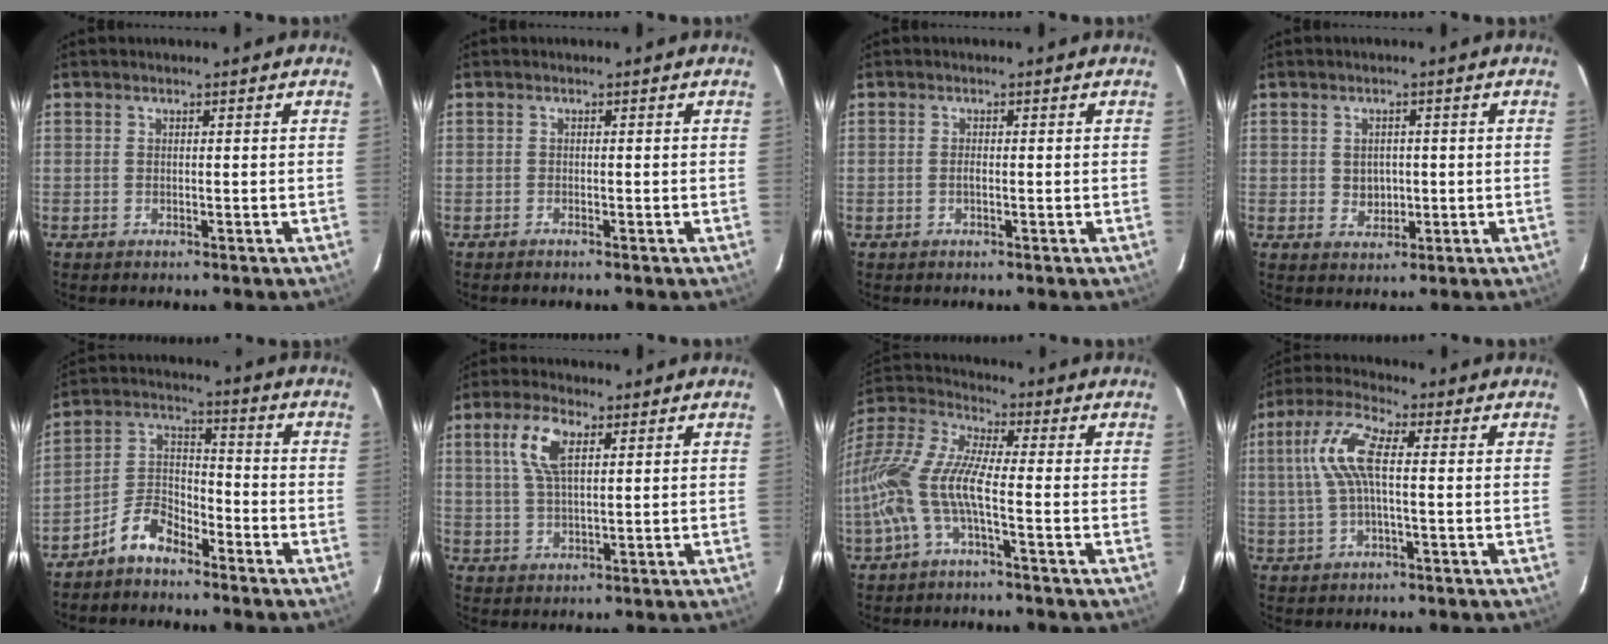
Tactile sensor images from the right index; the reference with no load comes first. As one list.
[{"total": 0.6, "force": [-0.6, 0.1, 0.1], "torque": [0.000, -0.001, -0.013]}, {"total": 0.7, "force": [-0.3, 0.2, 0.6], "torque": [-0.011, 0.000, -0.004]}, {"total": 3.4, "force": [0.0, 3.1, 1.5], "torque": [-0.024, 0.002, 0.006]}, {"total": 7.7, "force": [-5.9, 3.5, 3.6], "torque": [-0.084, 0.028, -0.117]}, {"total": 7.3, "force": [2.7, 2.8, 6.2], "torque": [-0.125, 0.012, 0.055]}, {"total": 14.0, "force": [-4.2, 3.2, 13.0], "torque": [-0.269, -0.006, -0.089]}, {"total": 9.0, "force": [0.7, 2.6, 8.6], "torque": [-0.180, 0.015, 0.015]}]